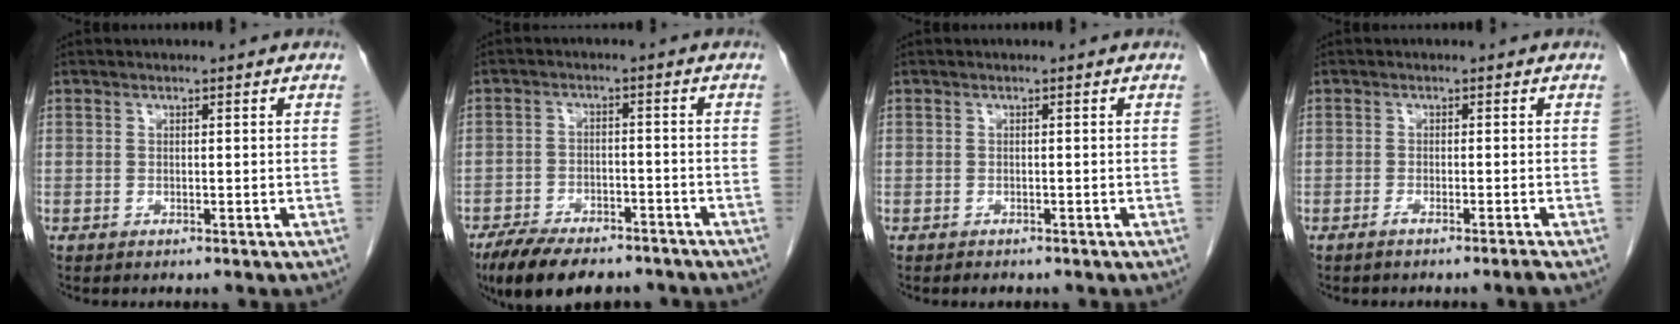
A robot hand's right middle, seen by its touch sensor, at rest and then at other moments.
{"total": 12.4, "force": [-9.9, 4.4, 5.9], "torque": [-0.095, -0.005, -0.151]}
{"total": 0.7, "force": [-0.6, 0.3, 0.2], "torque": [-0.008, -0.003, -0.008]}
{"total": 2.3, "force": [-1.8, -0.7, 1.2], "torque": [-0.016, 0.003, -0.031]}